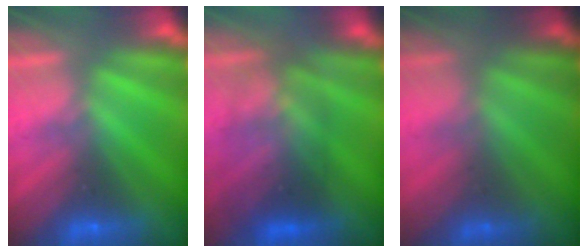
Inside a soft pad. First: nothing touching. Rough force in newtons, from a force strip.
{"total": 2.8}
{"total": 1.8}